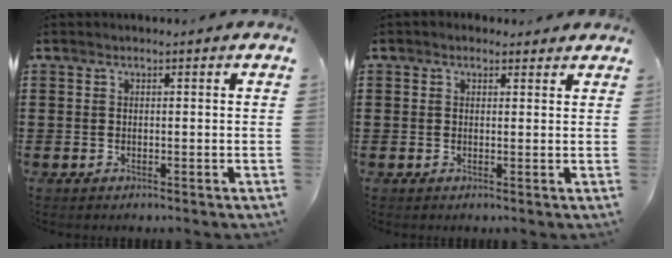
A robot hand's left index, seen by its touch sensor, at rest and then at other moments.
{"total": 1.2, "force": [0.9, 0.8, 0.1], "torque": [-0.007, 0.008, 0.017]}